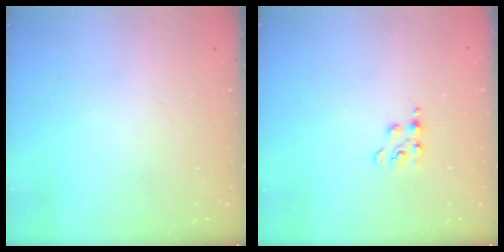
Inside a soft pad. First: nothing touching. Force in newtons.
{"total": 3.6, "press": 3.5, "slide": 0.5}